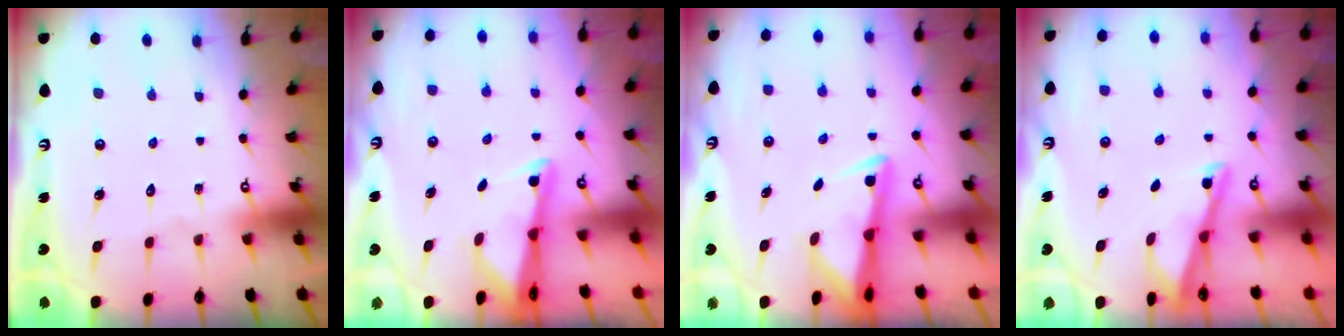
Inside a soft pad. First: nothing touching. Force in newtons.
{"total": 2.0, "press": 2.0, "slide": 0.3}
{"total": 2.7, "press": 2.6, "slide": 0.5}
{"total": 2.9, "press": 2.9, "slide": 0.2}